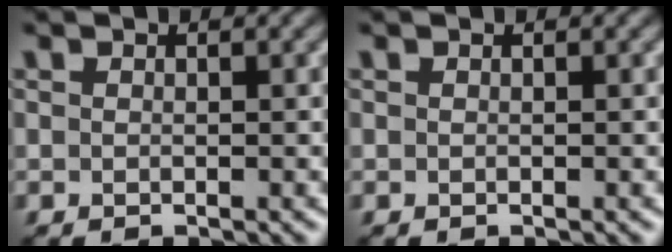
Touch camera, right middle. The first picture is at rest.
{"total": 0.0}